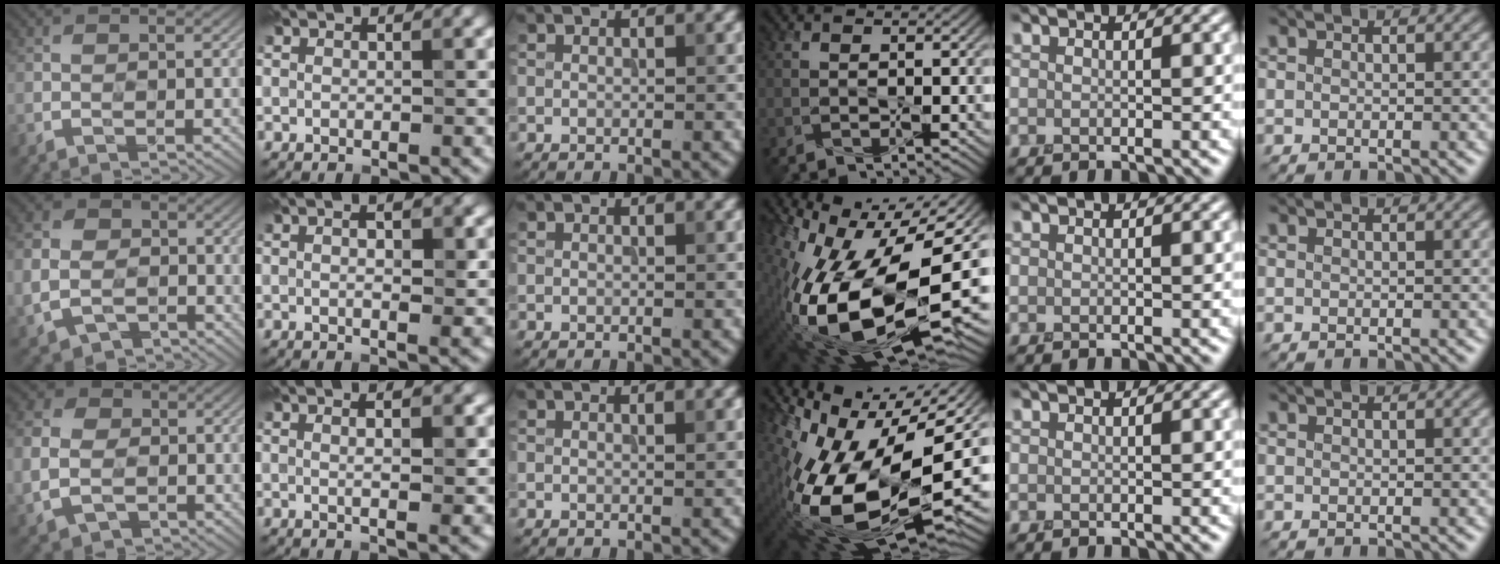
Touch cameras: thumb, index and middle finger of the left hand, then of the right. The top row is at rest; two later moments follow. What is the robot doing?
{"motion": "wipe", "object": "whiteboard"}